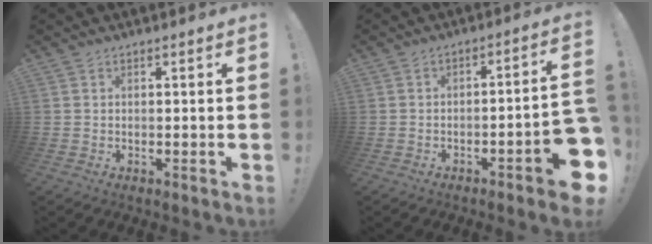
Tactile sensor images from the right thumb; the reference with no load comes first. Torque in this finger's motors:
{"motor_torque": [2.17, 2.24, 1.47, -1.30, 0.02]}